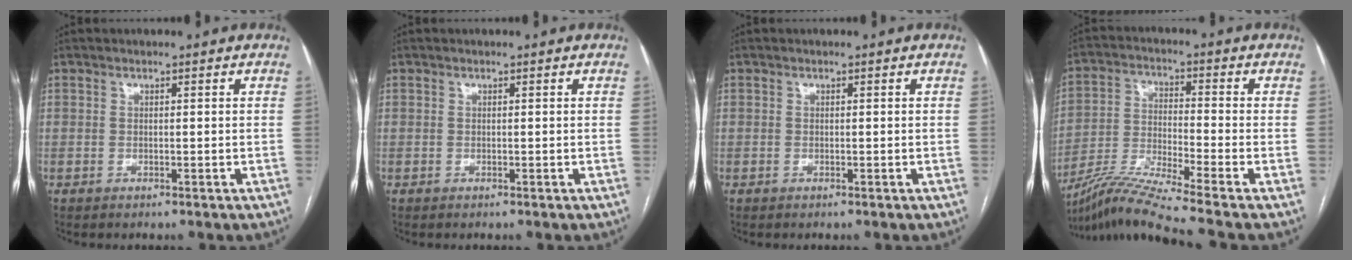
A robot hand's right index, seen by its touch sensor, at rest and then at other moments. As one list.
[{"total": 0.0}, {"total": 0.0}, {"total": 11.8, "force": [-9.8, -2.5, 5.9], "torque": [-0.120, -0.019, -0.182]}]